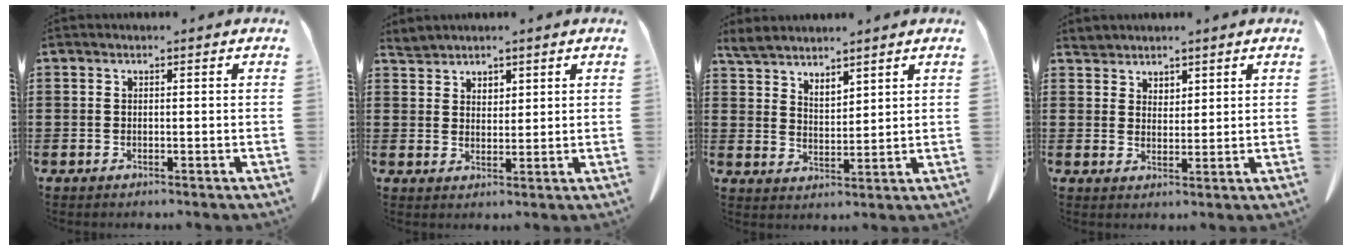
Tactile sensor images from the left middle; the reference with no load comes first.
{"total": 2.6, "force": [2.3, 1.2, 0.3], "torque": [-0.014, 0.005, 0.044]}
{"total": 3.8, "force": [3.7, 0.5, 0.5], "torque": [-0.025, -0.010, 0.068]}
{"total": 2.6, "force": [2.3, 1.2, 0.0], "torque": [-0.008, 0.004, 0.044]}